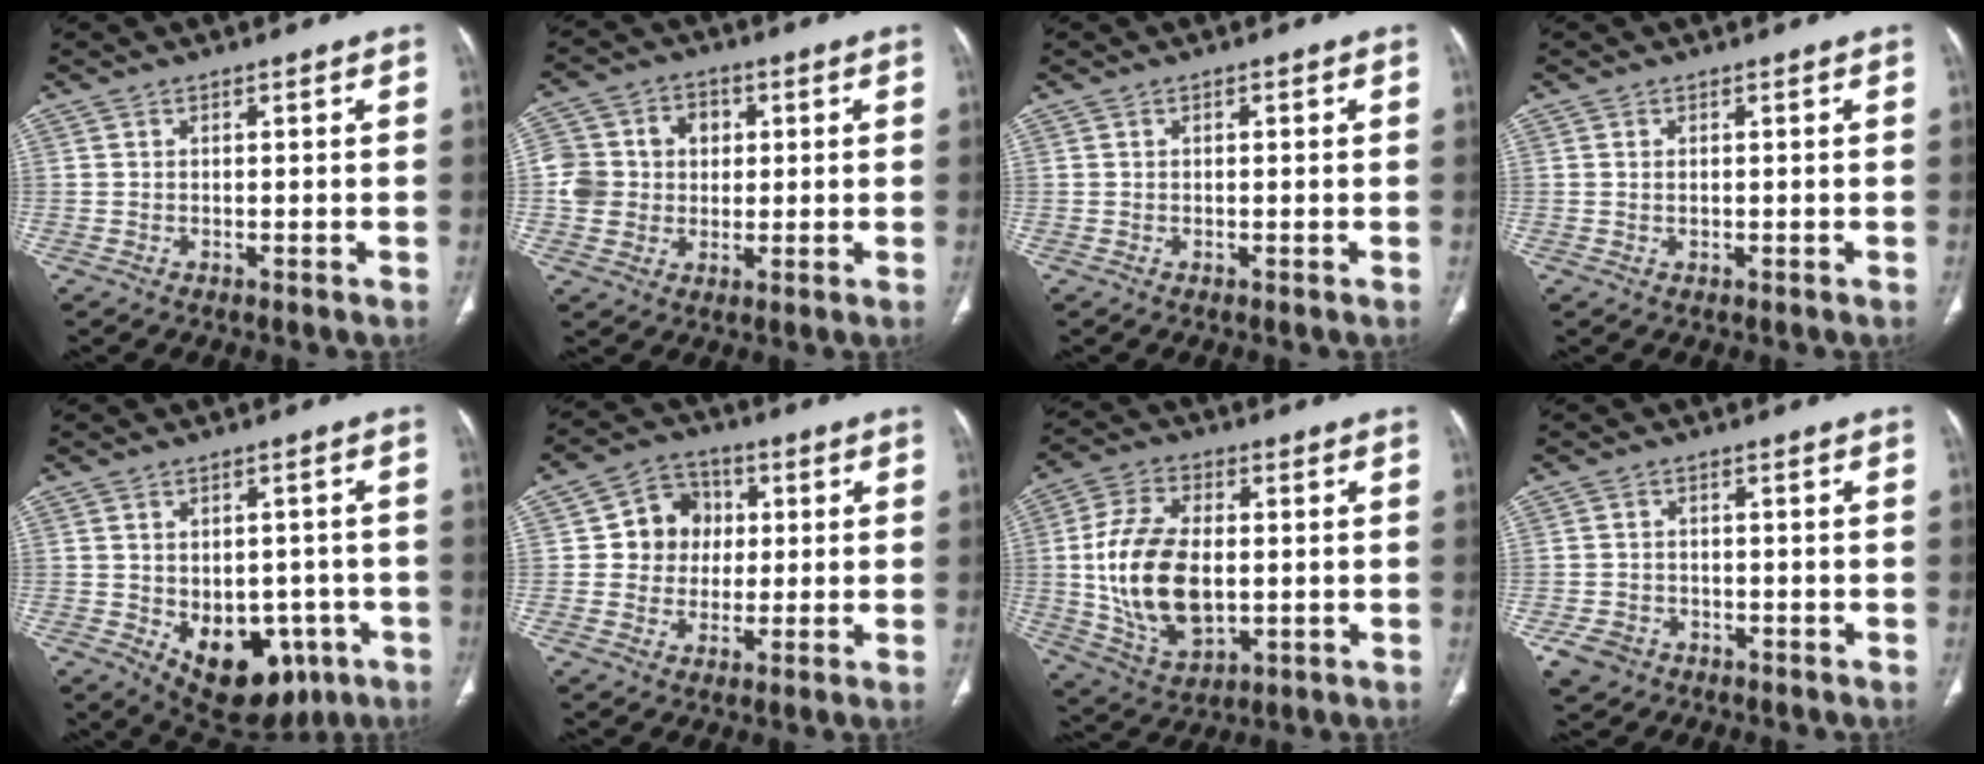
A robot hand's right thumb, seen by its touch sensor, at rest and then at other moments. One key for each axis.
{"total": 10.3, "fx": 0.7, "fy": 9.4, "fz": 4.1, "tx": -0.051, "ty": 0.016, "tz": 0.012}
{"total": 0.6, "fx": 0.2, "fy": 0.3, "fz": 0.5, "tx": -0.005, "ty": 0.001, "tz": 0.004}
{"total": 0.7, "fx": 0.2, "fy": 0.4, "fz": 0.5, "tx": -0.011, "ty": 0.000, "tz": 0.007}
{"total": 14.7, "fx": -5.3, "fy": 9.6, "fz": 9.8, "tx": -0.109, "ty": 0.016, "tz": -0.053}
{"total": 9.1, "fx": 1.0, "fy": 8.4, "fz": 3.5, "tx": -0.007, "ty": 0.009, "tz": 0.009}
{"total": 17.6, "fx": -0.3, "fy": 10.5, "fz": 14.2, "tx": -0.265, "ty": -0.003, "tz": 0.008}
{"total": 4.9, "fx": -2.5, "fy": 3.9, "fz": 1.6, "tx": -0.033, "ty": 0.013, "tz": -0.037}